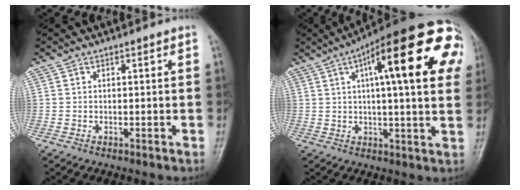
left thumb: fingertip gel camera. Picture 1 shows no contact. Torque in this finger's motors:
{"motor_torque": [0.72, 1.13, 2.13, -0.64, 0.30]}